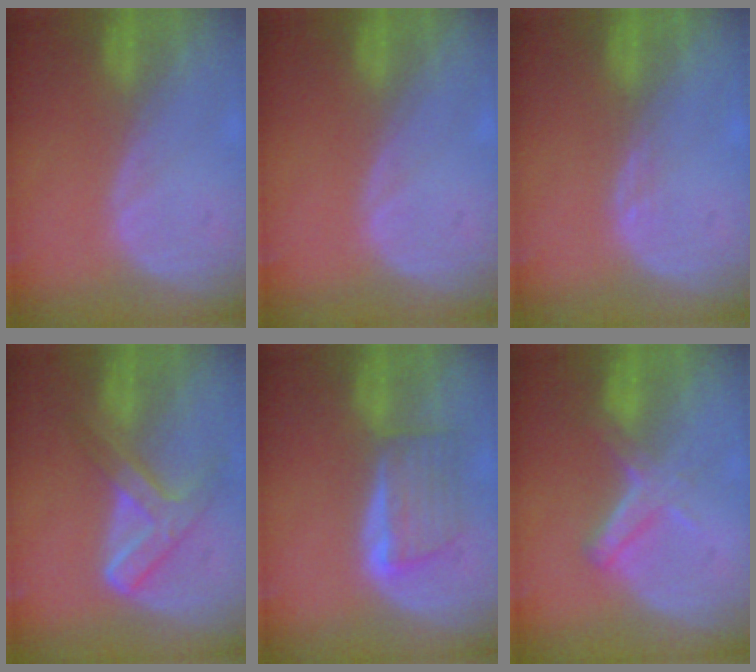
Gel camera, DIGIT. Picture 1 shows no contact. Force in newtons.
{"total": 0.0}
{"total": 1.0, "press": 0.8, "slide": 0.7}
{"total": 7.2, "press": 6.2, "slide": 3.8}
{"total": 5.6, "press": 5.5, "slide": 1.4}
{"total": 5.6, "press": 4.8, "slide": 3.0}